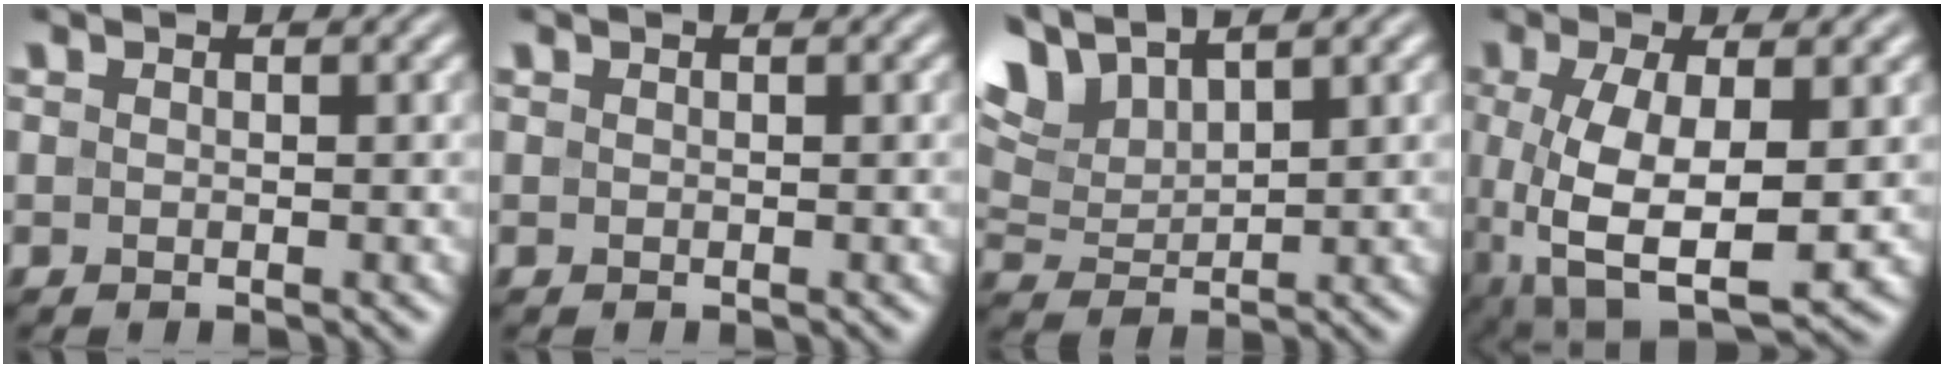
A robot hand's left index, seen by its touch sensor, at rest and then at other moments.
{"total": 0.0}
{"total": 6.7, "force": [5.0, 2.4, 3.7], "torque": [-0.099, 0.018, 0.095]}
{"total": 8.1, "force": [-0.7, 3.4, 7.3], "torque": [-0.154, -0.015, -0.006]}